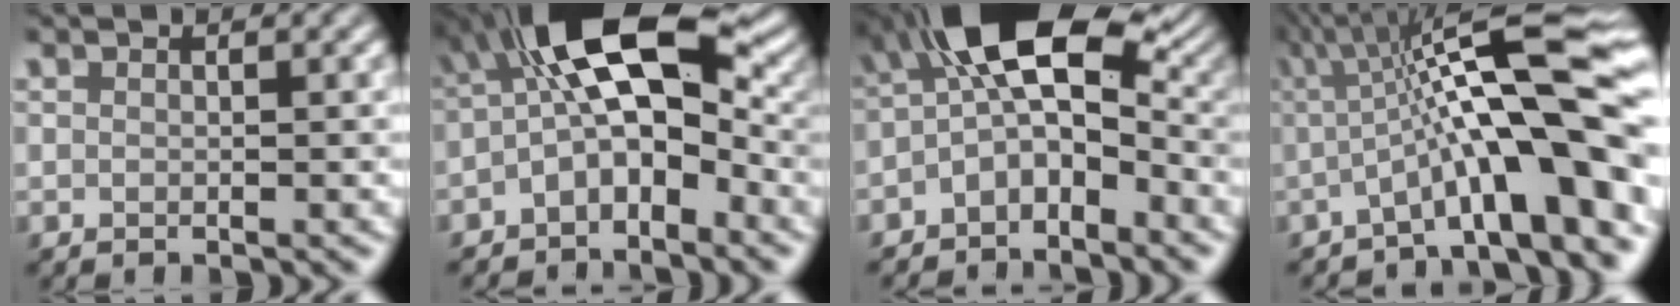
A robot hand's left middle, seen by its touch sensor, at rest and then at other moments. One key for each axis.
{"total": 9.8, "fx": -0.5, "fy": 5.0, "fz": 8.5, "tx": -0.132, "ty": 0.027, "tz": -0.031}
{"total": 8.6, "fx": -1.0, "fy": 4.7, "fz": 7.1, "tx": -0.112, "ty": 0.016, "tz": -0.035}
{"total": 13.3, "fx": -0.9, "fy": 2.7, "fz": 13.0, "tx": -0.187, "ty": 0.032, "tz": -0.022}